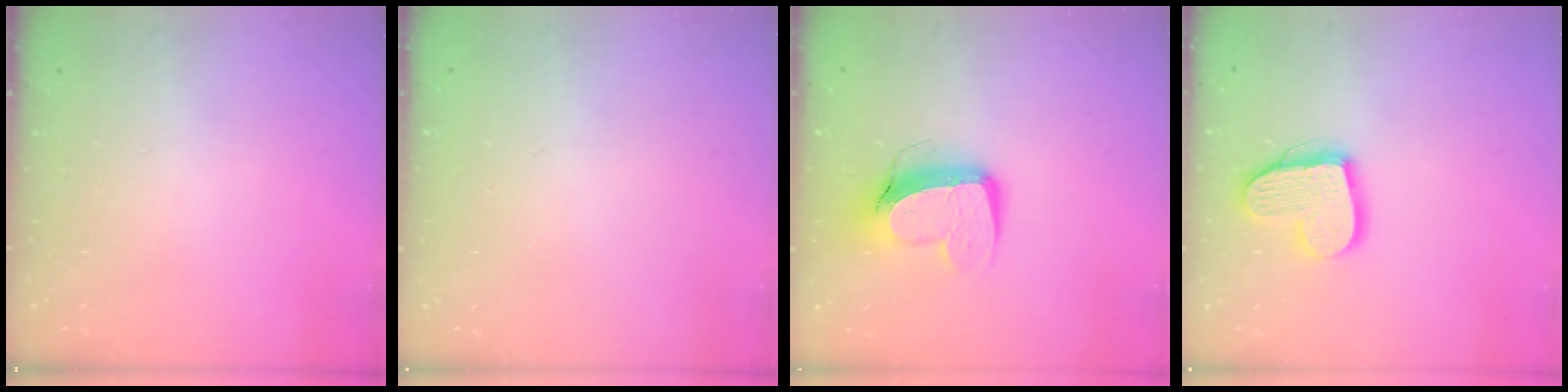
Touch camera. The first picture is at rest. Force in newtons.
{"total": 0.0}
{"total": 11.6, "press": 11.5, "slide": 1.3}
{"total": 14.8, "press": 14.7, "slide": 1.3}